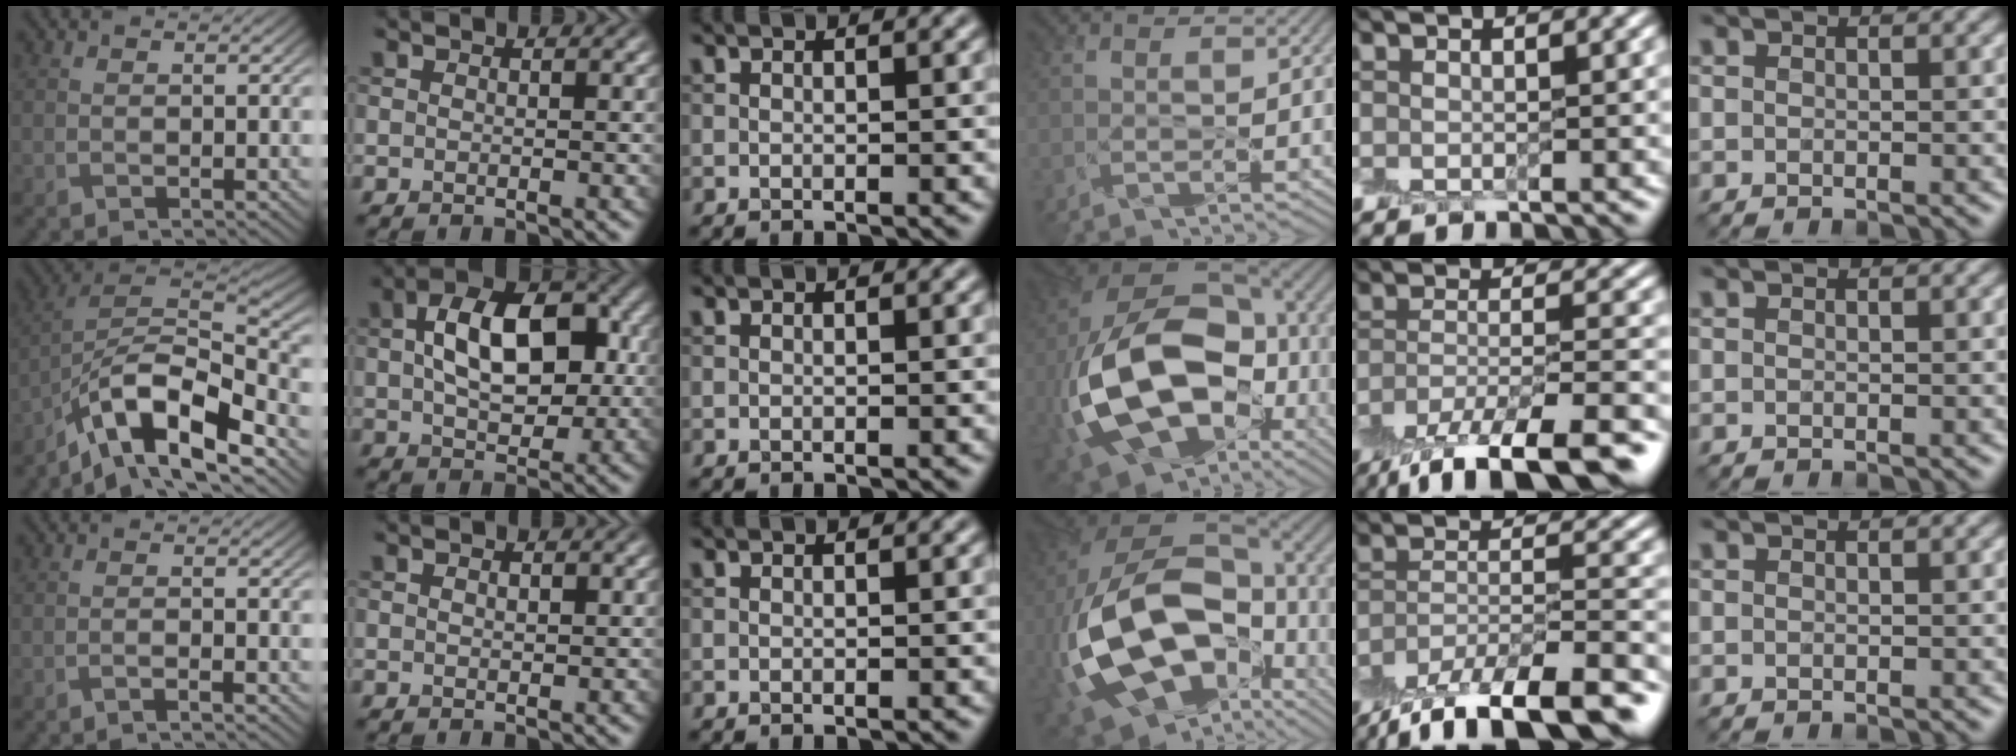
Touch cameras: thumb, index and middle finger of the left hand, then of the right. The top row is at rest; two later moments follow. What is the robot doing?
{"motion": "peel", "object": "plastic screen protector"}